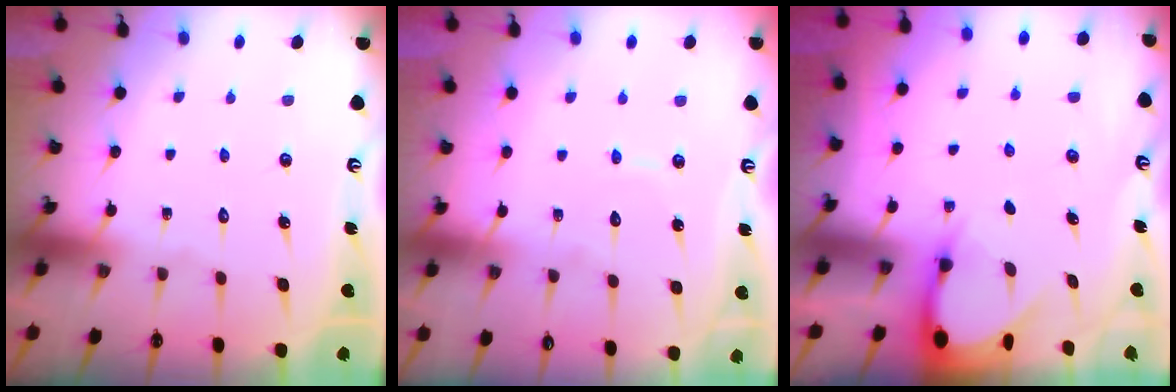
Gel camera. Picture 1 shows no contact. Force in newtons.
{"total": 3.8, "press": 3.8, "slide": 0.2}
{"total": 3.1, "press": 3.1, "slide": 0.2}